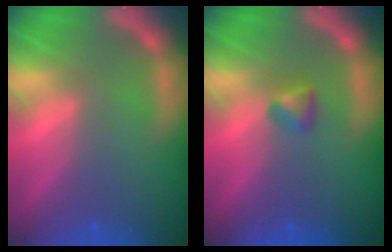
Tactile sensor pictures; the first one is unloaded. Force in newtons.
{"total": 1.4}